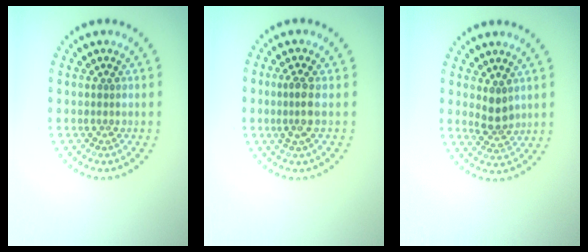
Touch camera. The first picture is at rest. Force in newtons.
{"total": 2.0, "press": 1.7, "slide": 1.2}
{"total": 2.1, "press": 1.9, "slide": 0.7}